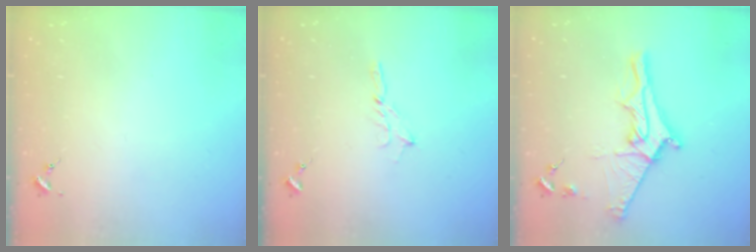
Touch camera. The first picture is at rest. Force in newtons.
{"total": 2.3, "press": 2.3, "slide": 0.2}
{"total": 14.1, "press": 14.1, "slide": 1.1}